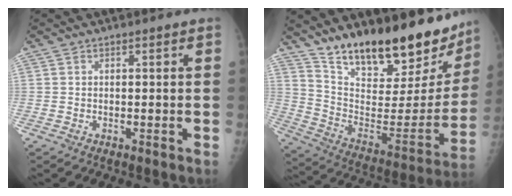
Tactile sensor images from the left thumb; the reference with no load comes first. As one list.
[{"total": 28.2, "force": [22.1, 9.2, 14.9], "torque": [-0.206, -0.107, 0.336]}]